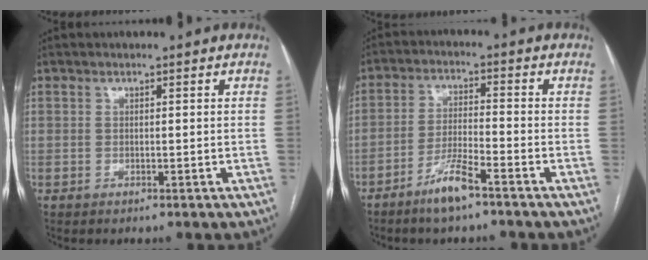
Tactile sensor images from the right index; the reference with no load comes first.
{"total": 5.9, "force": [-4.2, 0.3, 4.1], "torque": [-0.083, -0.006, -0.082]}